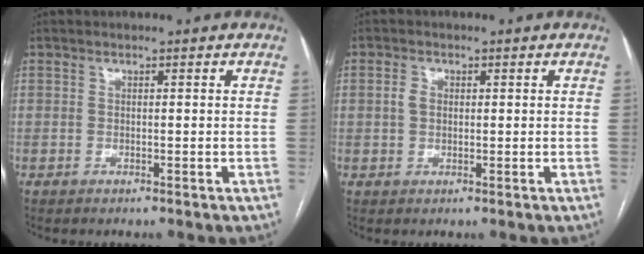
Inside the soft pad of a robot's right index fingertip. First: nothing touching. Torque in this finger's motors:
{"motor_torque": [0.14, 0.04, 0.04, 0.03]}